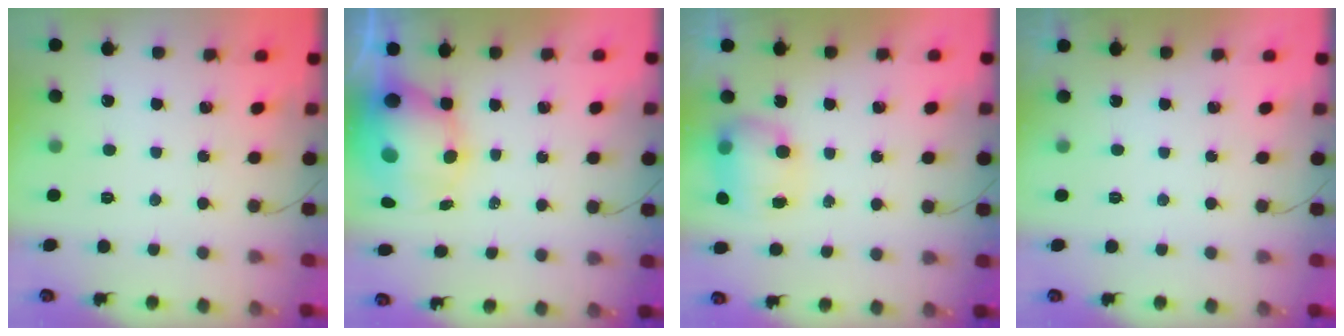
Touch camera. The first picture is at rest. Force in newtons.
{"total": 9.5, "press": 9.2, "slide": 2.3}
{"total": 8.6, "press": 8.5, "slide": 1.0}
{"total": 0.0}